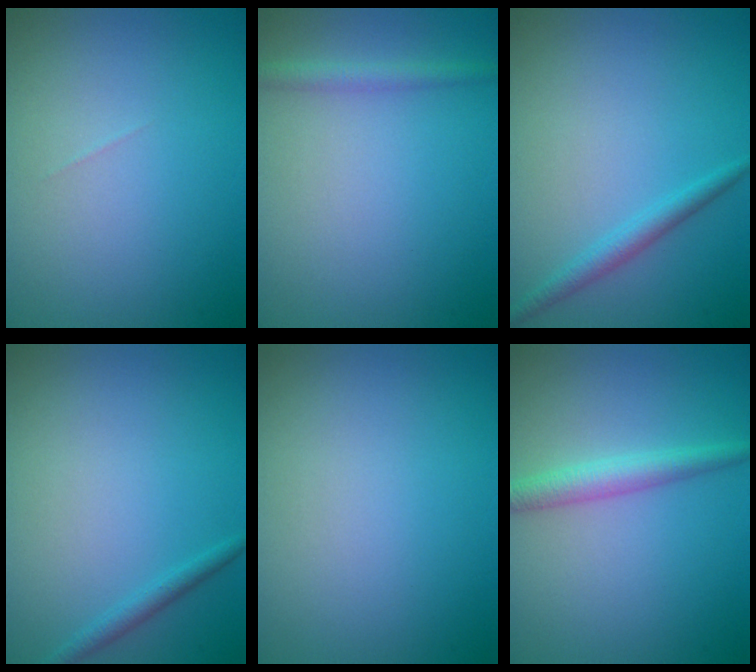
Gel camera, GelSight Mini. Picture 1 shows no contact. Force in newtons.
{"total": 1.5, "press": 1.5, "slide": 0.1}
{"total": 1.8, "press": 1.8, "slide": 0.1}
{"total": 1.2, "press": 1.2, "slide": 0.0}
{"total": 0.0}
{"total": 2.5, "press": 2.5, "slide": 0.1}